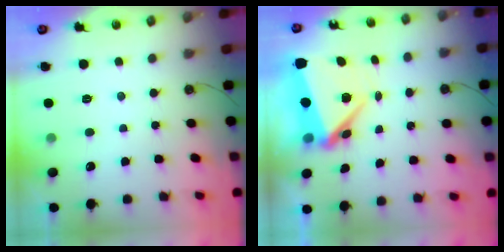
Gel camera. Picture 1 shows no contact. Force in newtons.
{"total": 7.5, "press": 7.4, "slide": 0.9}